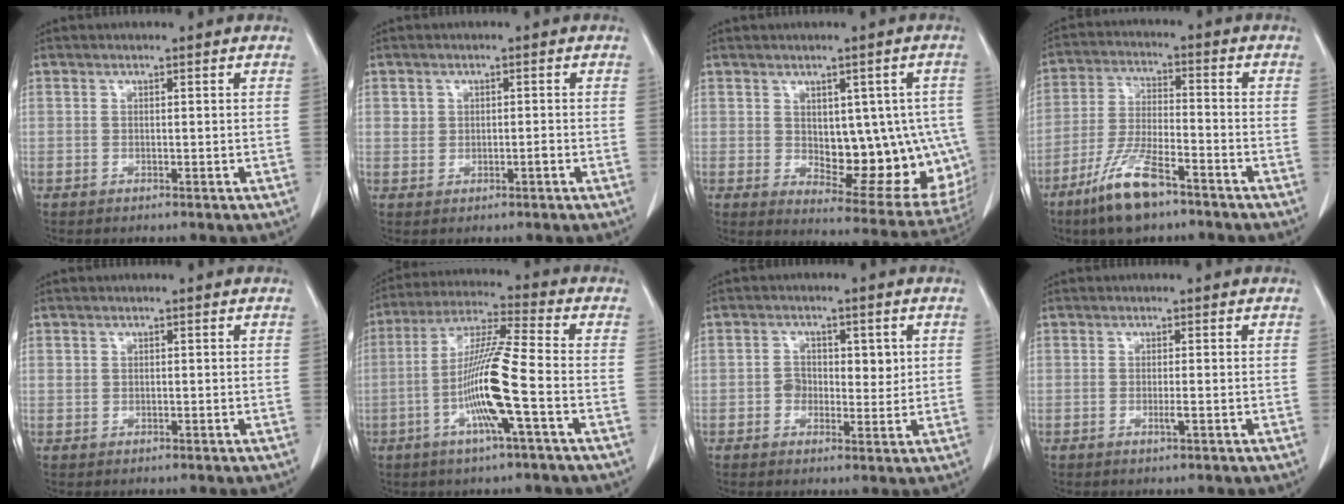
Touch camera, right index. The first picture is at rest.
{"total": 1.8, "force": [0.0, 1.3, 1.2], "torque": [-0.022, 0.009, 0.005]}
{"total": 15.8, "force": [-0.7, 7.8, 13.8], "torque": [-0.133, 0.008, 0.016]}
{"total": 10.5, "force": [-7.0, 2.3, 7.4], "torque": [-0.155, -0.019, -0.134]}
{"total": 0.7, "force": [0.2, 0.7, 0.3], "torque": [-0.005, 0.008, 0.004]}
{"total": 12.4, "force": [-3.5, -0.3, 11.9], "torque": [-0.234, -0.002, -0.075]}
{"total": 4.5, "force": [0.4, 3.3, 3.0], "torque": [-0.034, 0.009, 0.006]}
{"total": 1.2, "force": [-0.4, -0.2, 1.2], "torque": [-0.020, -0.004, -0.007]}